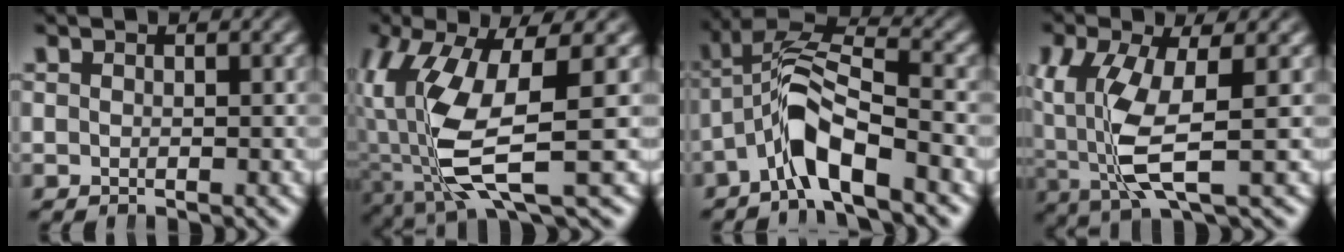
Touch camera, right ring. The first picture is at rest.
{"total": 10.3, "force": [-0.6, 4.3, 9.3], "torque": [-0.199, -0.027, 0.010]}
{"total": 5.8, "force": [-0.1, 3.4, 4.7], "torque": [-0.100, -0.011, -0.005]}
{"total": 6.6, "force": [-0.5, 2.9, 5.9], "torque": [-0.126, -0.026, 0.007]}